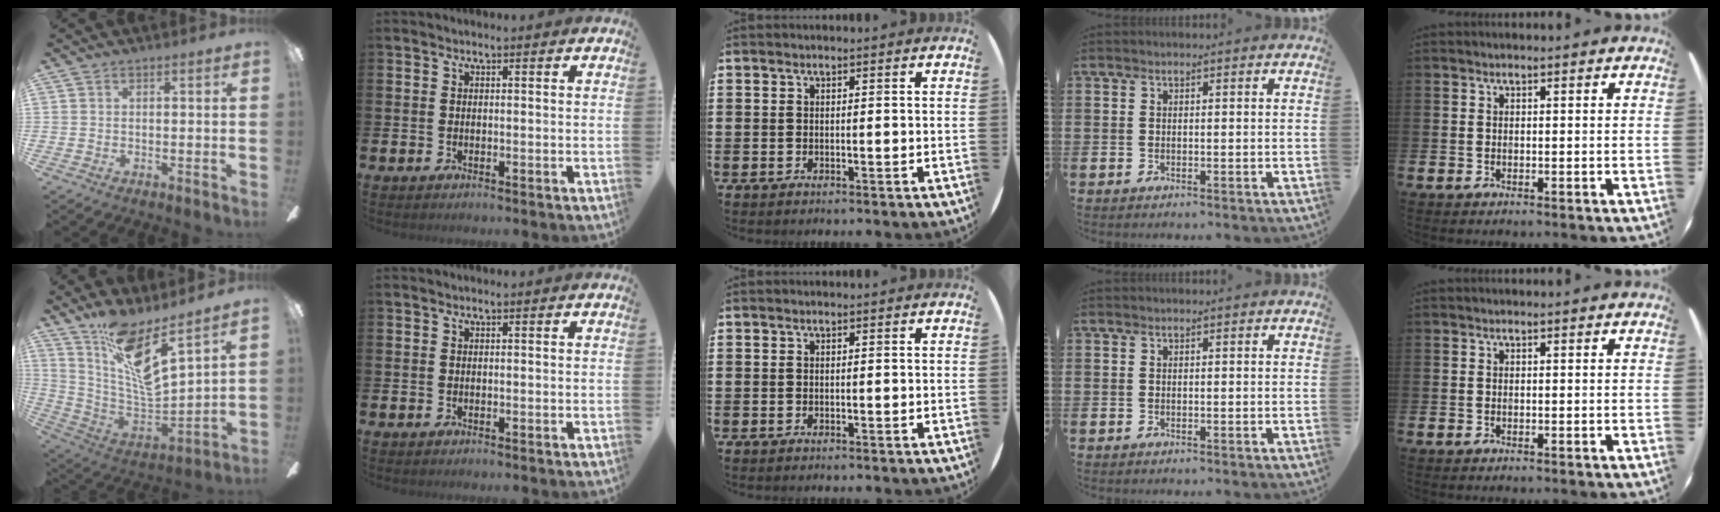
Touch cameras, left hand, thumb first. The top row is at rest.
{"thumb": {"total": 15.0, "force": [10.2, 3.7, 10.4], "torque": [-0.208, -0.082, 0.174]}}